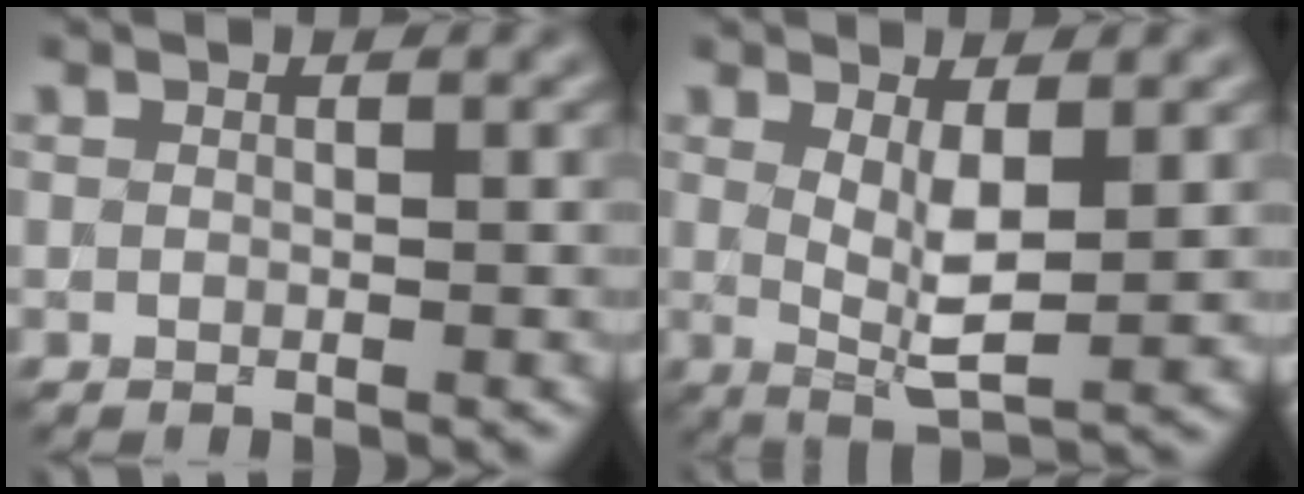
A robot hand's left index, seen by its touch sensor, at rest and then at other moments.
{"total": 3.8, "force": [0.8, 1.0, 3.6], "torque": [-0.072, -0.009, 0.019]}